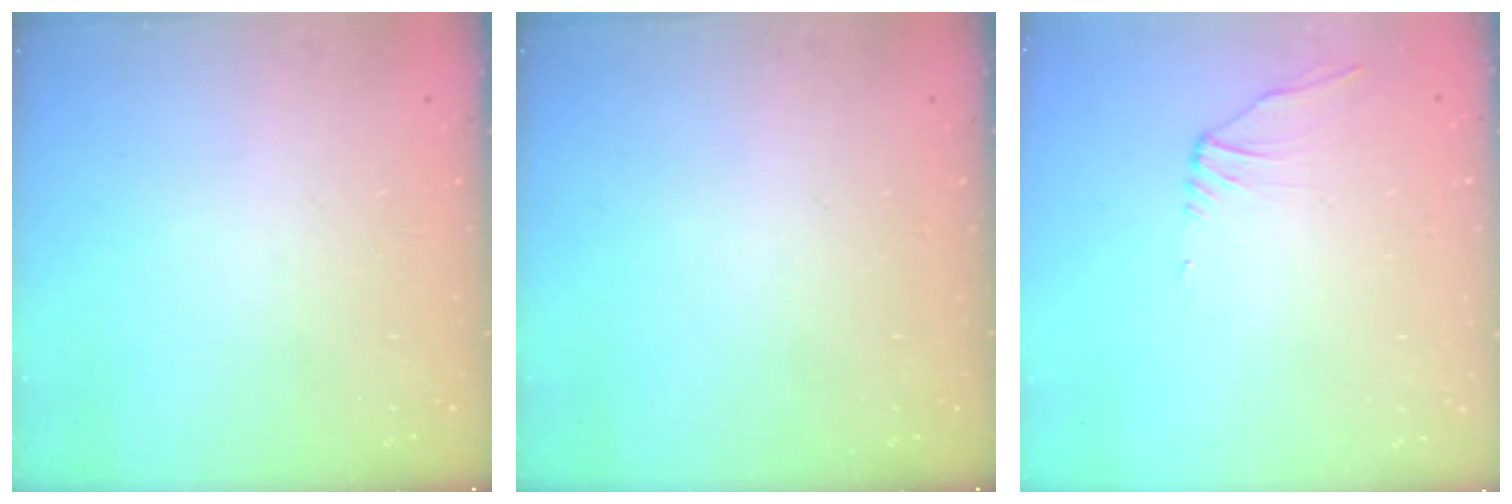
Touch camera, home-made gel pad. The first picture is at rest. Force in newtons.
{"total": 0.0}
{"total": 2.1, "press": 2.0, "slide": 0.6}